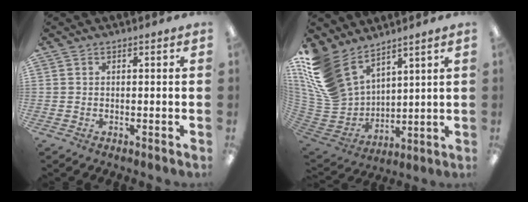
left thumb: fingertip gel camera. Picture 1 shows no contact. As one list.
[{"total": 16.1, "force": [11.1, 9.2, 7.0], "torque": [-0.198, -0.067, 0.214]}]